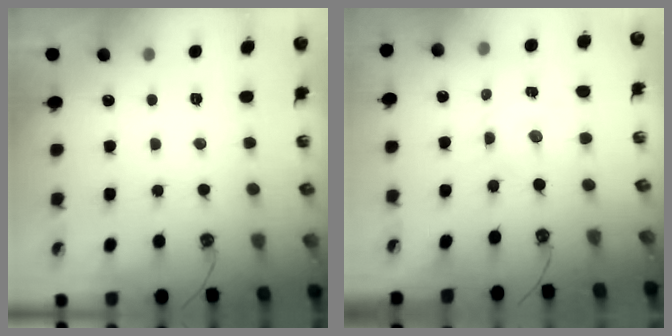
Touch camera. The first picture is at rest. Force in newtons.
{"total": 2.3, "press": 2.3, "slide": 0.3}